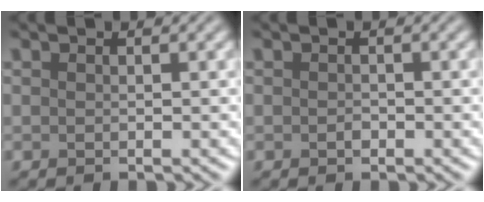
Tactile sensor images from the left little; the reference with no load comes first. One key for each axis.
{"total": 0.5, "fx": -0.2, "fy": 0.3, "fz": 0.3, "tx": -0.006, "ty": 0.000, "tz": -0.004}